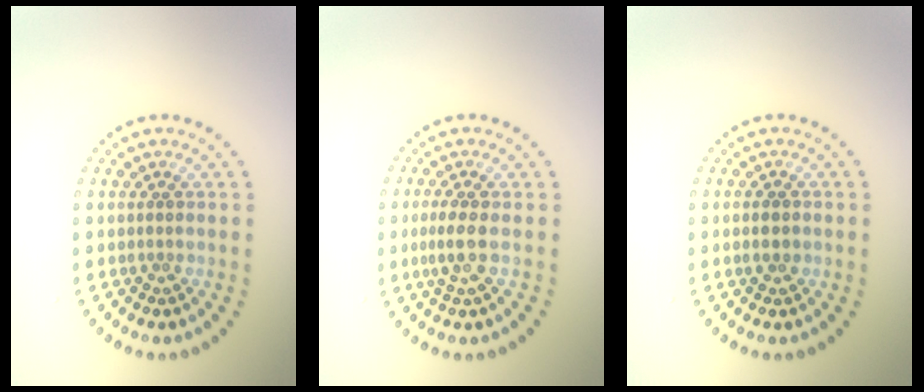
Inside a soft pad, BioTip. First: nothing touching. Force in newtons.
{"total": 2.0, "press": 1.5, "slide": 1.3}
{"total": 1.3, "press": 1.3, "slide": 0.3}